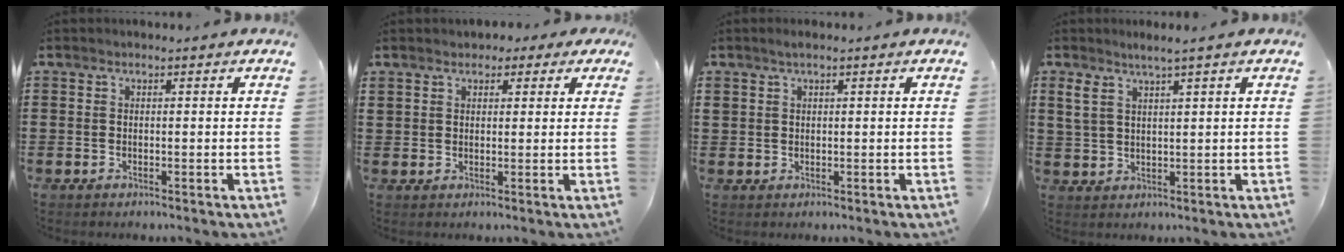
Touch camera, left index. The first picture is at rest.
{"total": 2.6, "force": [1.8, 1.8, 0.3], "torque": [-0.010, 0.008, 0.031]}
{"total": 1.2, "force": [0.7, 0.6, 0.8], "torque": [-0.018, 0.003, 0.013]}
{"total": 2.9, "force": [1.8, 0.5, 2.2], "torque": [-0.048, 0.003, 0.032]}